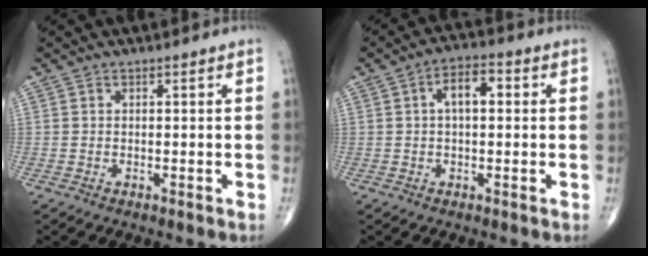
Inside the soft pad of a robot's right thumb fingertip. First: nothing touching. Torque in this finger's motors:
{"motor_torque": [0.63, 2.02, 0.63, 0.05, 0.03]}